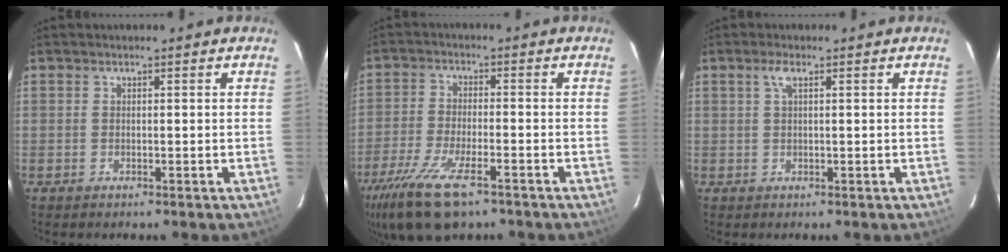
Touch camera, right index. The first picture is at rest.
{"total": 13.6, "force": [-8.9, 4.3, 9.3], "torque": [-0.213, -0.040, -0.168]}
{"total": 1.7, "force": [0.8, 0.4, 1.5], "torque": [-0.031, 0.005, 0.015]}